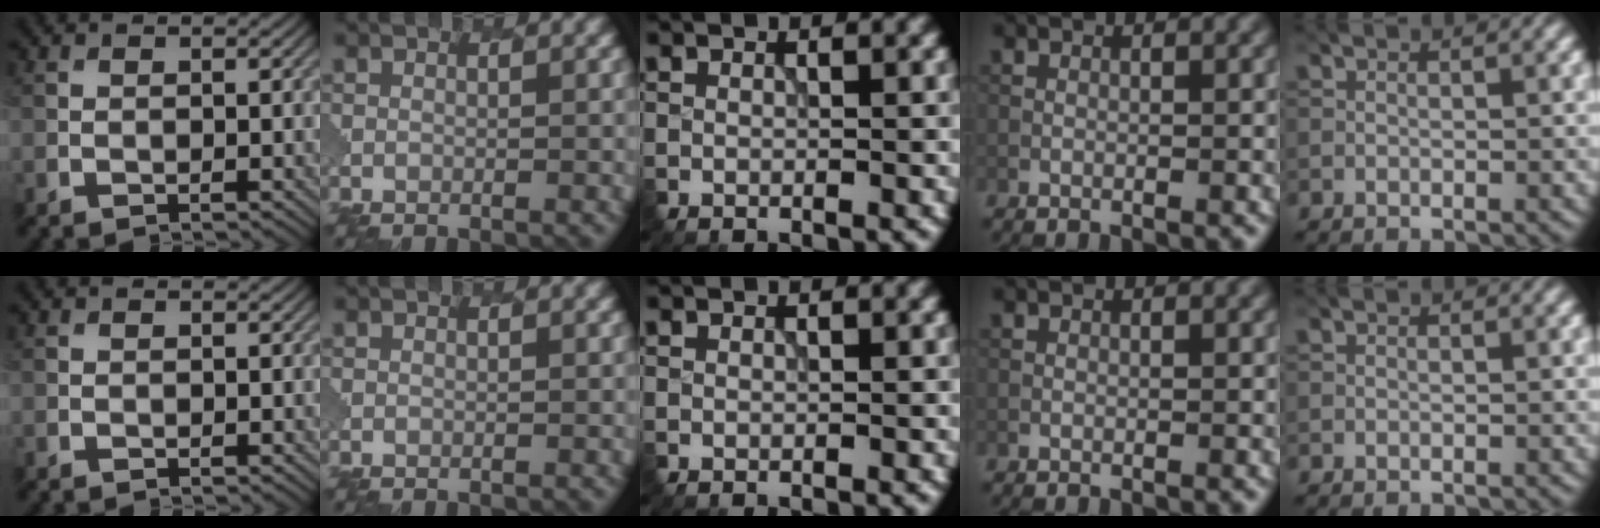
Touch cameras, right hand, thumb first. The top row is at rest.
{"thumb": {"total": 0.5, "force": [0.1, 0.5, -0.1], "torque": [0.003, 0.000, 0.002]}}